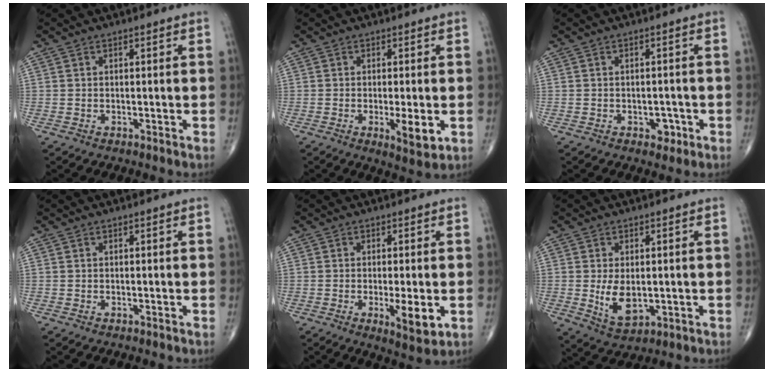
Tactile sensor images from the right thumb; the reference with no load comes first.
{"total": 5.5, "force": [-1.2, 1.4, 5.2], "torque": [-0.079, -0.014, -0.018]}
{"total": 2.5, "force": [-1.1, 1.7, 1.5], "torque": [-0.005, 0.004, -0.011]}
{"total": 0.0}
{"total": 6.4, "force": [-1.4, 1.7, 6.1], "torque": [-0.091, -0.017, -0.020]}
{"total": 6.7, "force": [-0.4, 3.8, 5.5], "torque": [-0.089, -0.015, 0.005]}